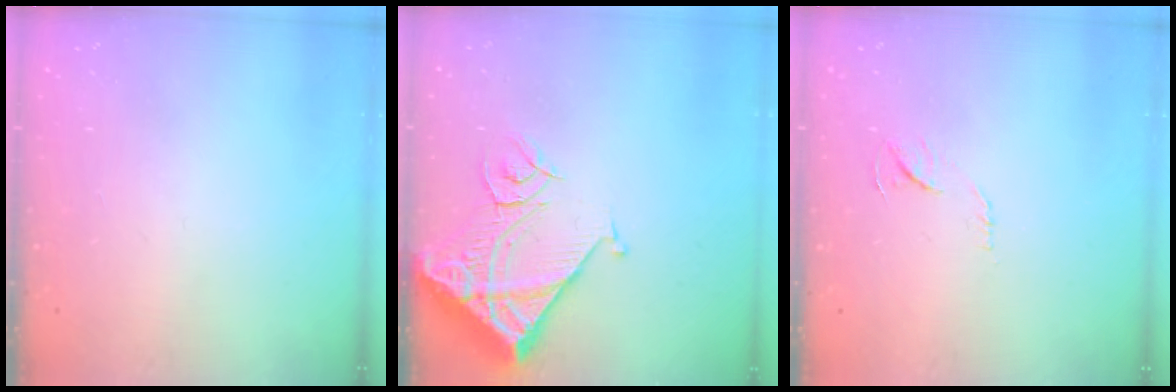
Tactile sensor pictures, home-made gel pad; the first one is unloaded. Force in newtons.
{"total": 13.6, "press": 13.6, "slide": 1.6}
{"total": 6.1, "press": 6.1, "slide": 0.3}